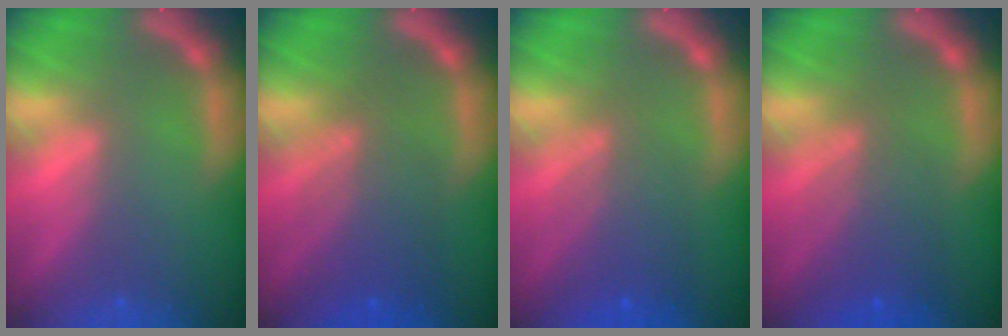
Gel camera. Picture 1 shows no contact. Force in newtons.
{"total": 6.0}
{"total": 5.1}
{"total": 5.1}